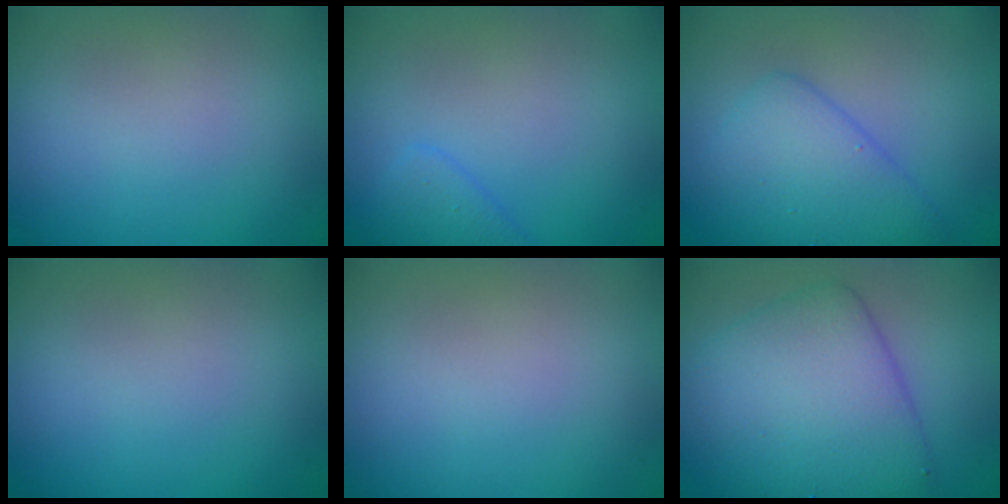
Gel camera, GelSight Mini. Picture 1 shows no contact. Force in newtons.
{"total": 1.9, "press": 1.9, "slide": 0.1}
{"total": 4.6, "press": 4.6, "slide": 0.1}
{"total": 0.0}
{"total": 0.0}
{"total": 7.6, "press": 7.6, "slide": 0.2}